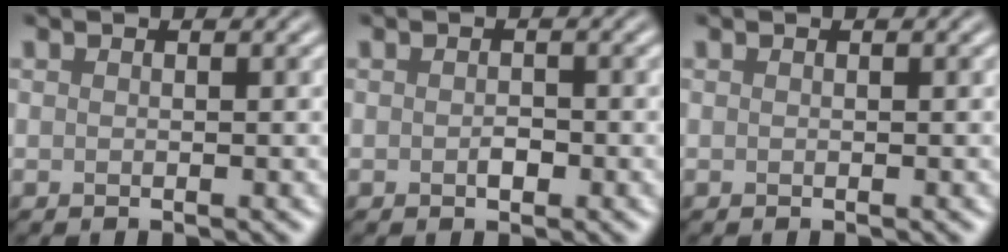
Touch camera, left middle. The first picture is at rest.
{"total": 1.0, "force": [-0.3, 0.6, 0.8], "torque": [-0.014, 0.000, -0.004]}
{"total": 0.0}